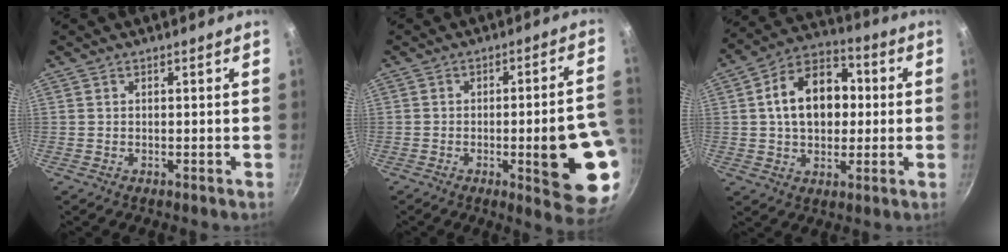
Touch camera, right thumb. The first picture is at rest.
{"total": 15.4, "force": [-3.8, 3.2, 14.6], "torque": [-0.163, 0.021, -0.044]}
{"total": 15.4, "force": [1.5, 10.8, 10.9], "torque": [-0.138, 0.025, 0.009]}